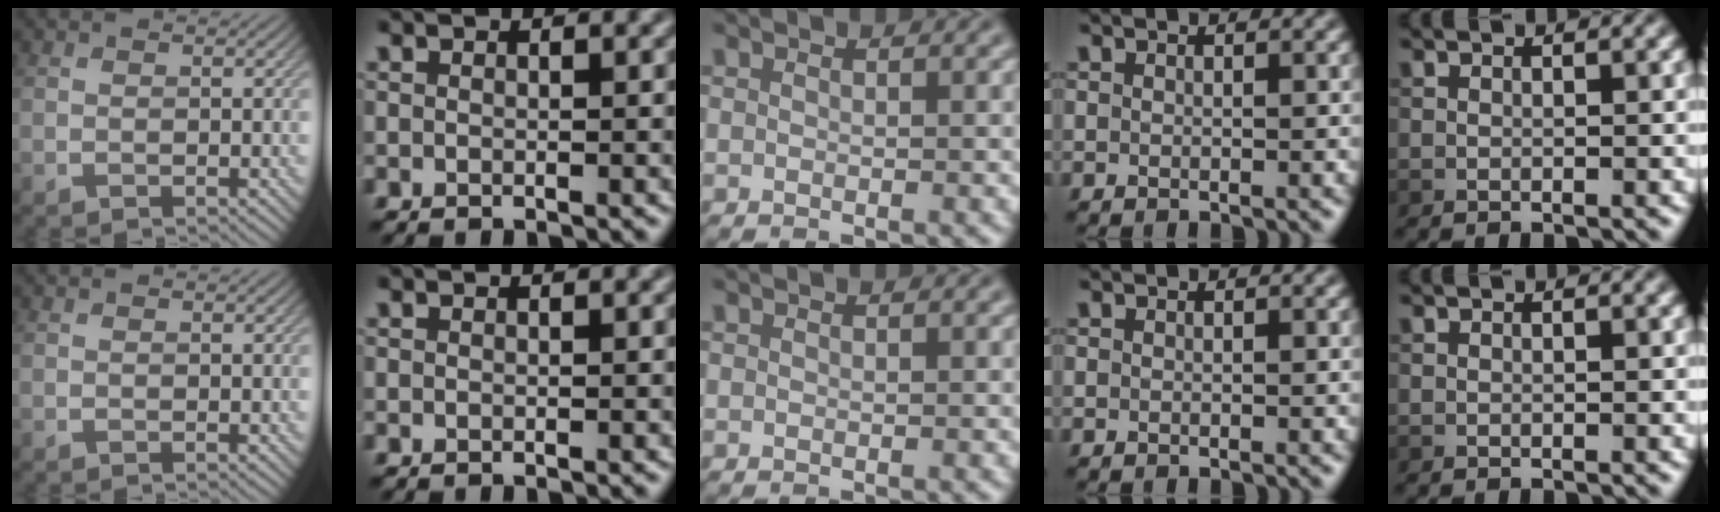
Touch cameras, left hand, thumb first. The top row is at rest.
{}